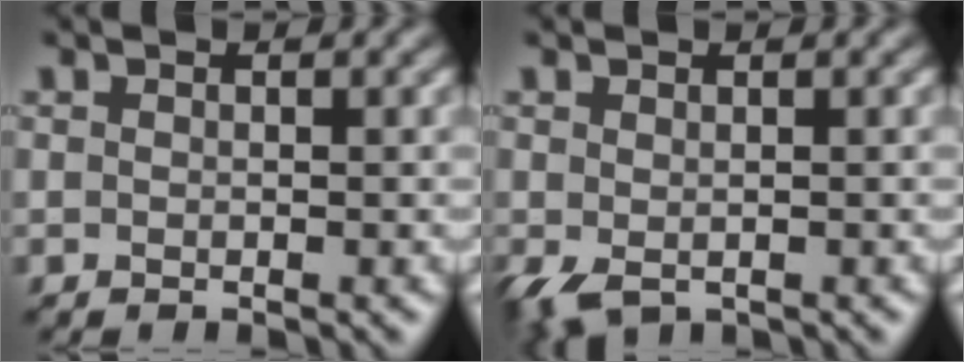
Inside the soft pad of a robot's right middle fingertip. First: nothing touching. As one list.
[{"total": 2.3, "force": [-1.1, 1.2, 1.6], "torque": [-0.041, -0.010, -0.019]}]